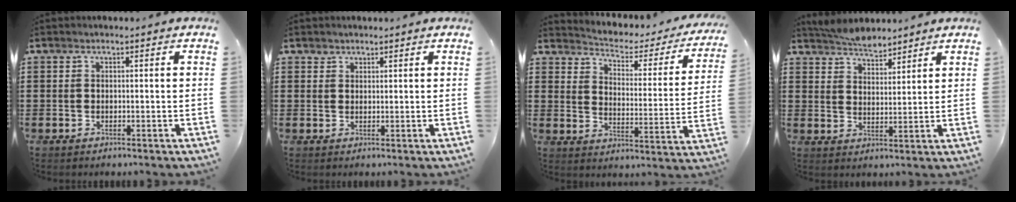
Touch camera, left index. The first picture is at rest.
{"total": 1.4, "force": [1.2, 0.7, 0.0], "torque": [-0.003, 0.002, 0.024]}
{"total": 2.8, "force": [2.6, 0.9, 0.6], "torque": [-0.033, -0.027, 0.035]}
{"total": 4.7, "force": [4.5, 1.0, 0.8], "torque": [-0.030, -0.012, 0.086]}